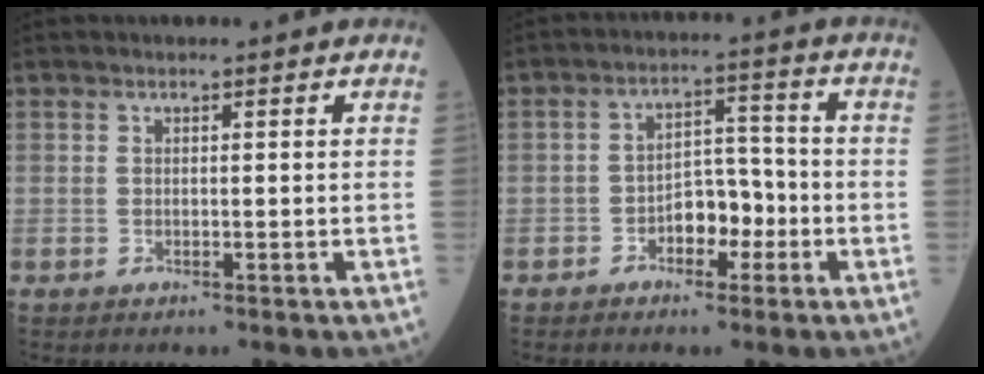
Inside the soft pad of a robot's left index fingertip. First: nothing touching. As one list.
[{"total": 5.8, "force": [-2.6, 3.1, 4.1], "torque": [-0.063, 0.016, -0.048]}]